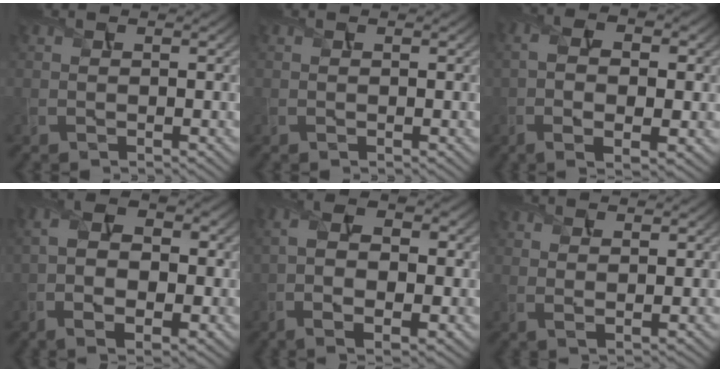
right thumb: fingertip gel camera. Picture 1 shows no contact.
{"total": 0.0}
{"total": 7.6, "force": [-0.7, 3.7, 6.6], "torque": [-0.133, -0.008, -0.004]}
{"total": 8.6, "force": [-0.9, 5.2, 6.9], "torque": [-0.141, -0.007, -0.009]}
{"total": 8.3, "force": [-0.7, 4.3, 7.1], "torque": [-0.144, -0.006, -0.007]}
{"total": 2.3, "force": [1.4, 0.5, 1.8], "torque": [-0.037, -0.006, 0.029]}